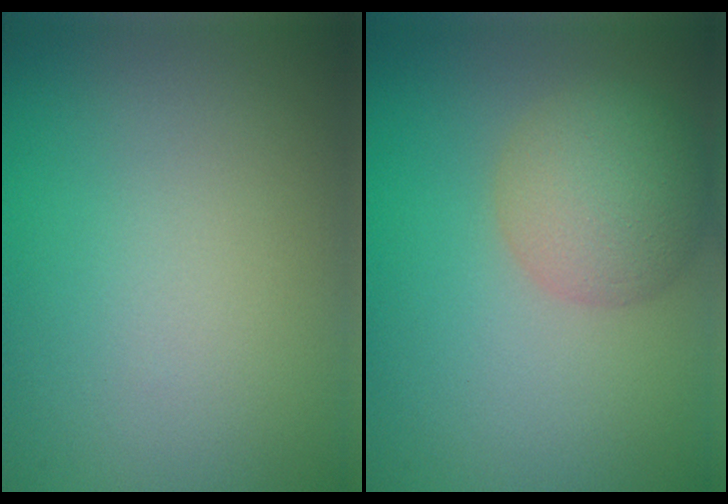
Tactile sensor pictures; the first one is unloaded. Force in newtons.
{"total": 5.2, "press": 5.2, "slide": 0.3}